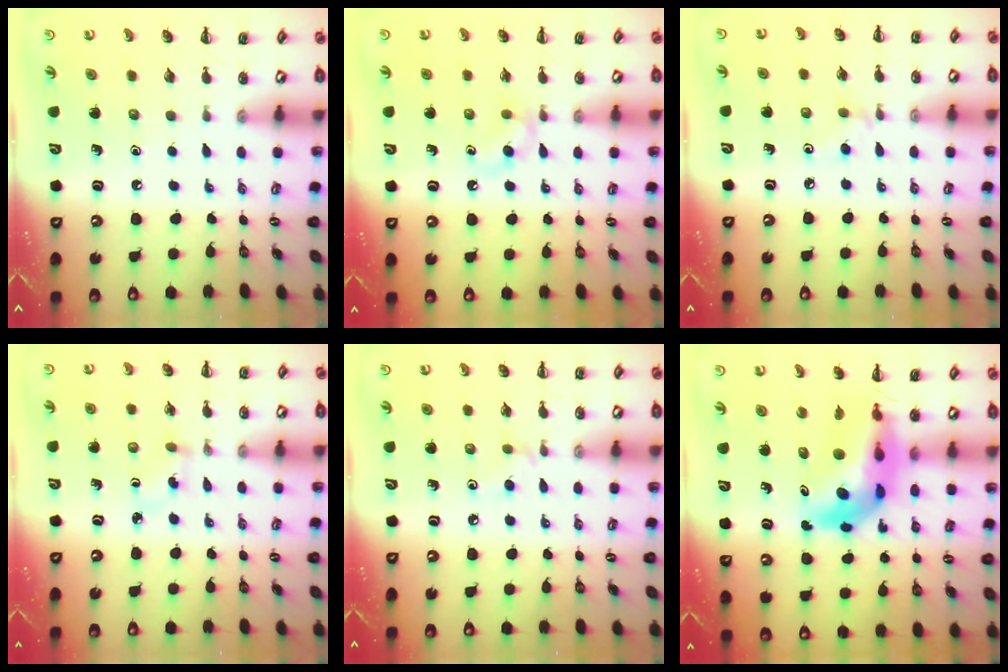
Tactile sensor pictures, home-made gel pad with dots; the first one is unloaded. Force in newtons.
{"total": 3.9, "press": 3.8, "slide": 1.1}
{"total": 3.0, "press": 2.8, "slide": 1.1}
{"total": 2.4, "press": 2.2, "slide": 0.9}
{"total": 3.2, "press": 3.0, "slide": 1.2}
{"total": 10.2, "press": 9.8, "slide": 2.8}